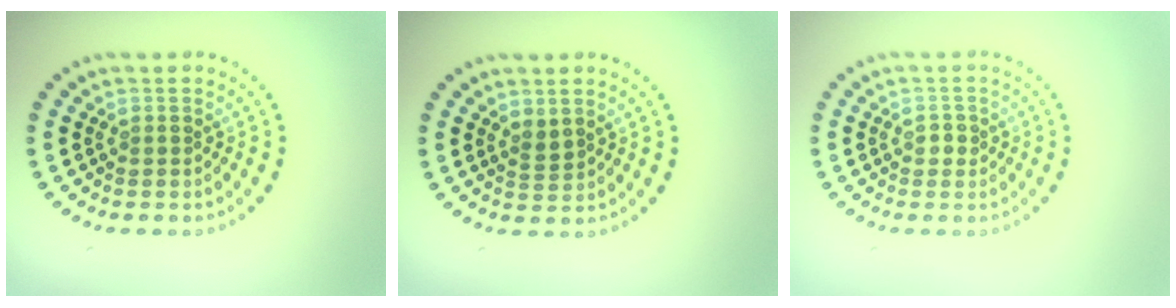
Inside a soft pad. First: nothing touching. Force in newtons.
{"total": 1.3, "press": 1.0, "slide": 0.8}
{"total": 1.2, "press": 1.1, "slide": 0.4}